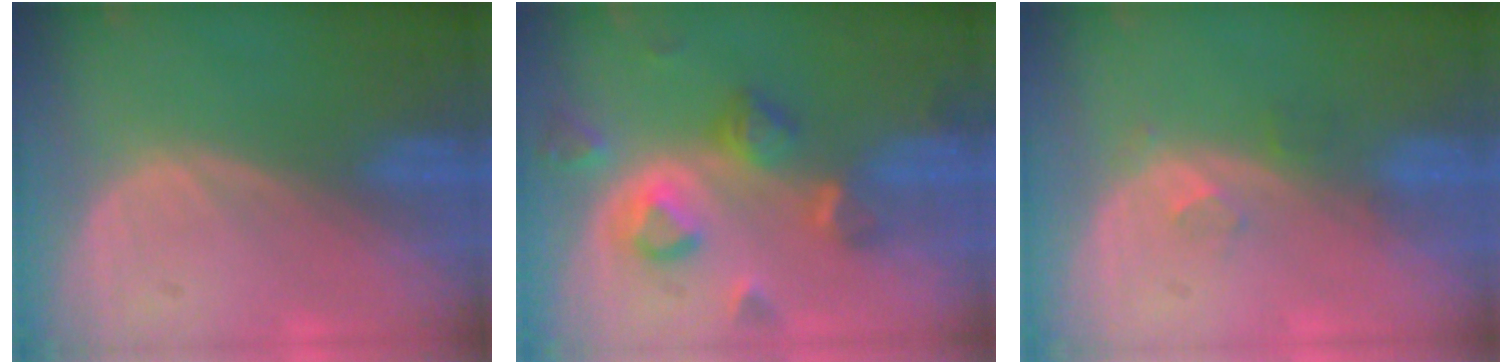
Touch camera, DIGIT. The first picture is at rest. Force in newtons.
{"total": 7.7, "press": 7.1, "slide": 3.0}
{"total": 2.3, "press": 2.0, "slide": 1.1}